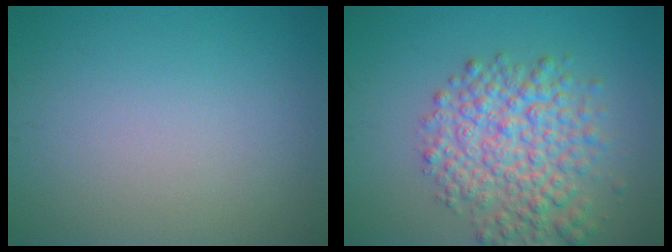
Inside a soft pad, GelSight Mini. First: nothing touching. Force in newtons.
{"total": 6.5, "press": 6.5, "slide": 0.2}